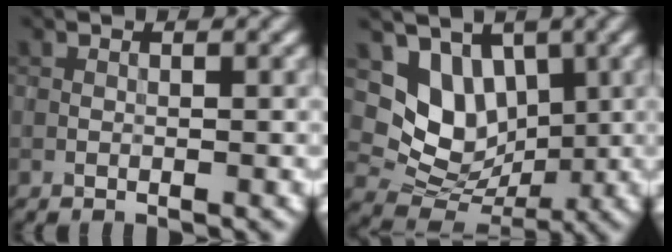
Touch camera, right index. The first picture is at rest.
{"total": 5.7, "force": [1.9, 4.6, 2.8], "torque": [-0.044, -0.014, 0.033]}